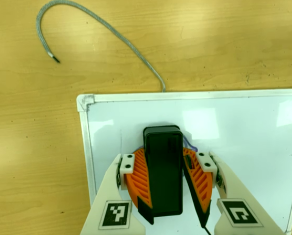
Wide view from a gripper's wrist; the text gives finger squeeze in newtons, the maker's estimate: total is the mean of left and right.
{"total": 15.3, "left": 16.4, "right": 14.3}